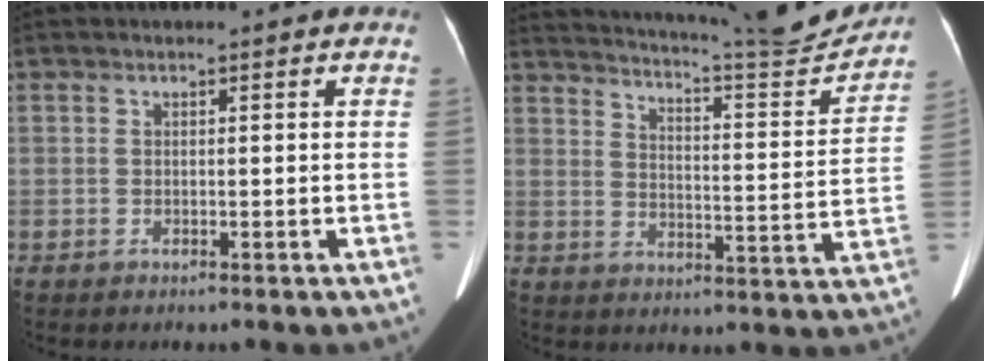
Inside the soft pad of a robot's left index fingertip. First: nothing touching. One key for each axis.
{"total": 18.4, "fx": 17.5, "fy": 0.4, "fz": 6.0, "tx": -0.103, "ty": -0.052, "tz": 0.231}